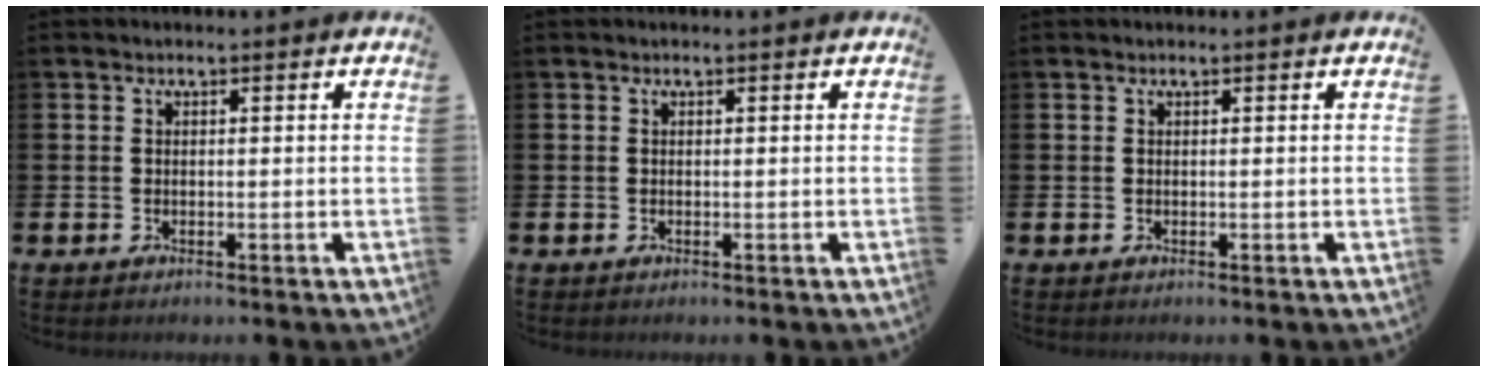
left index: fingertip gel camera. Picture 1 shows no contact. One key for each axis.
{"total": 0.0}
{"total": 0.0}